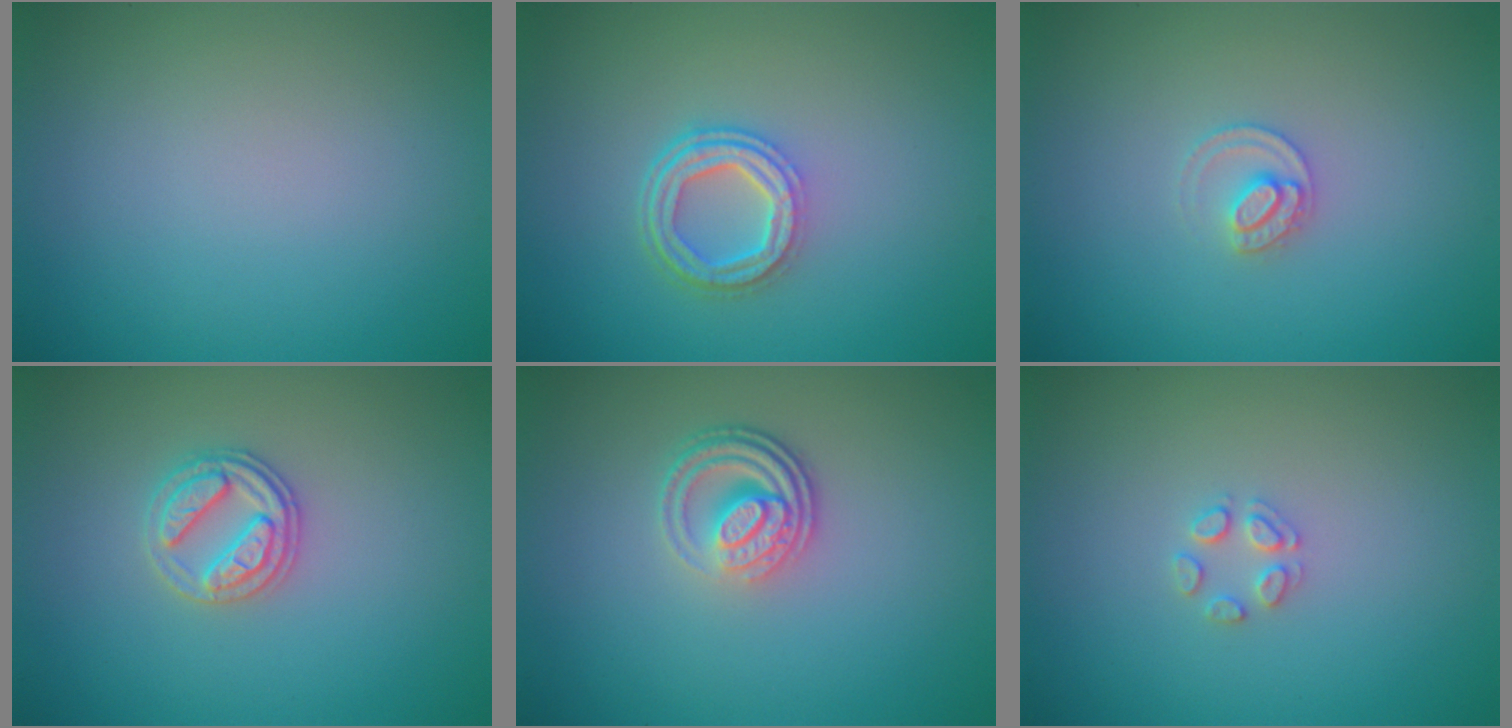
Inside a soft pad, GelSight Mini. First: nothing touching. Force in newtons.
{"total": 4.0, "press": 3.0, "slide": 2.7}
{"total": 1.7, "press": 1.7, "slide": 0.1}
{"total": 2.7, "press": 2.6, "slide": 0.5}
{"total": 3.8, "press": 2.7, "slide": 2.7}
{"total": 1.5, "press": 1.5, "slide": 0.1}